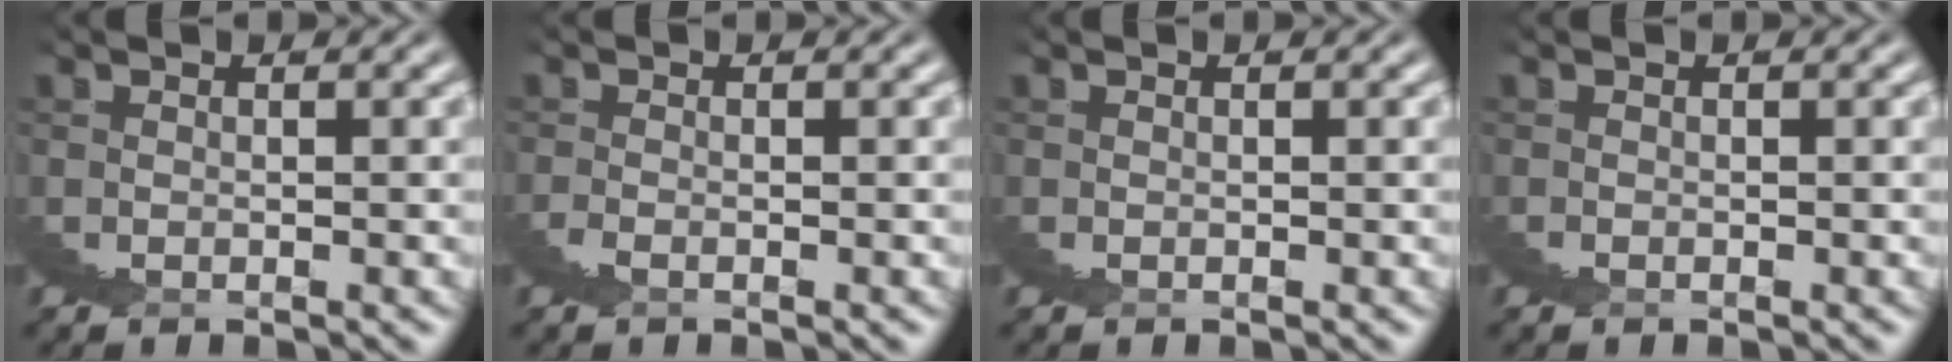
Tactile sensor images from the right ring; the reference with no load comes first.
{"total": 2.3, "force": [-1.3, -1.3, -1.3], "torque": [0.019, 0.000, -0.019]}
{"total": 0.0}
{"total": 0.7, "force": [-0.3, -0.3, -0.5], "torque": [0.008, 0.000, -0.006]}